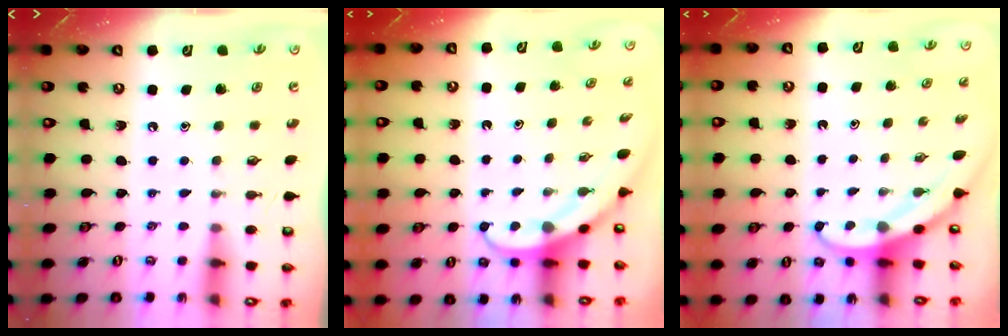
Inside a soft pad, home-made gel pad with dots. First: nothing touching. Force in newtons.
{"total": 3.9, "press": 3.9, "slide": 0.2}
{"total": 3.7, "press": 3.7, "slide": 0.4}